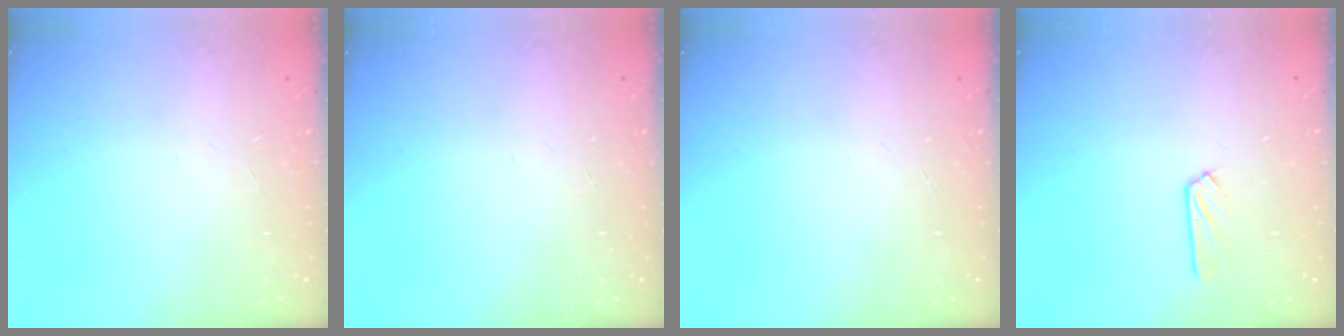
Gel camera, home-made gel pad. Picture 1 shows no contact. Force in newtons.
{"total": 0.0}
{"total": 0.0}
{"total": 3.2, "press": 3.2, "slide": 0.3}